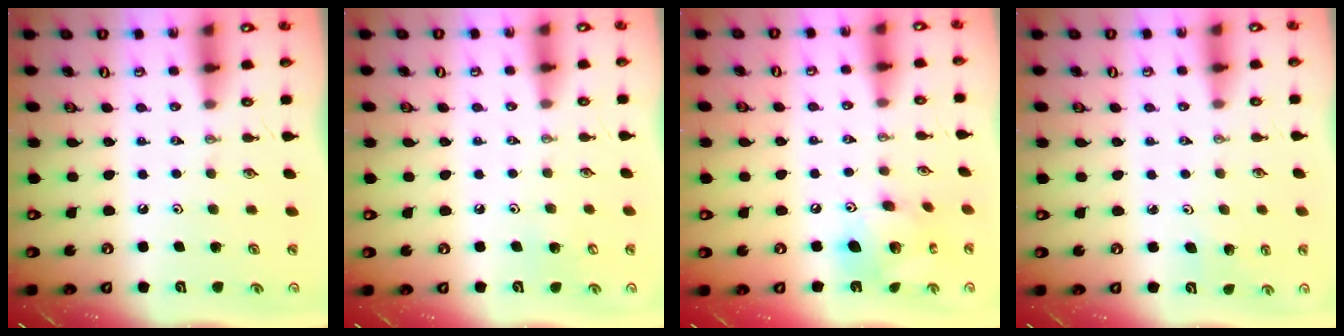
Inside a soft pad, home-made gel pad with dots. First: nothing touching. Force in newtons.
{"total": 4.5, "press": 4.4, "slide": 0.4}
{"total": 14.0, "press": 13.9, "slide": 1.5}
{"total": 2.8, "press": 2.6, "slide": 1.2}